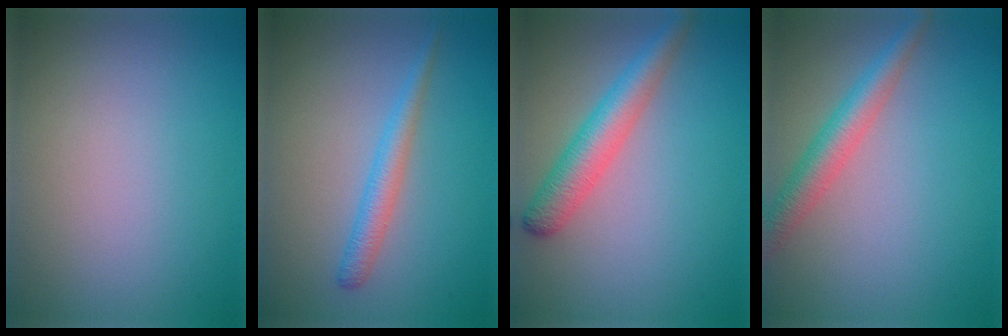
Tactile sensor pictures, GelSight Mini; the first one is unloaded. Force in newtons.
{"total": 2.2, "press": 2.2, "slide": 0.2}
{"total": 3.9, "press": 3.9, "slide": 0.2}
{"total": 3.6, "press": 3.6, "slide": 0.2}